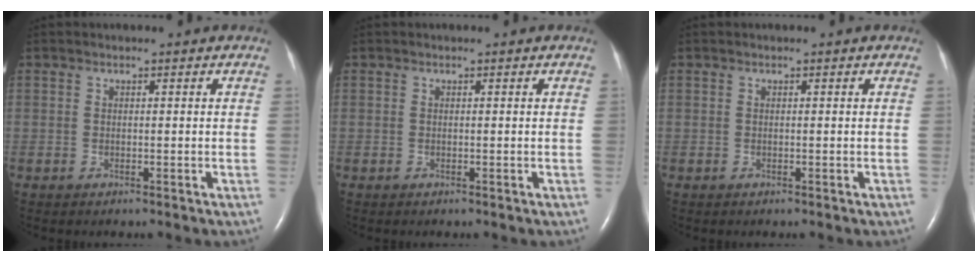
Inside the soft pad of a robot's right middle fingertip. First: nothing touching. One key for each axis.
{"total": 0.0}
{"total": 0.0}